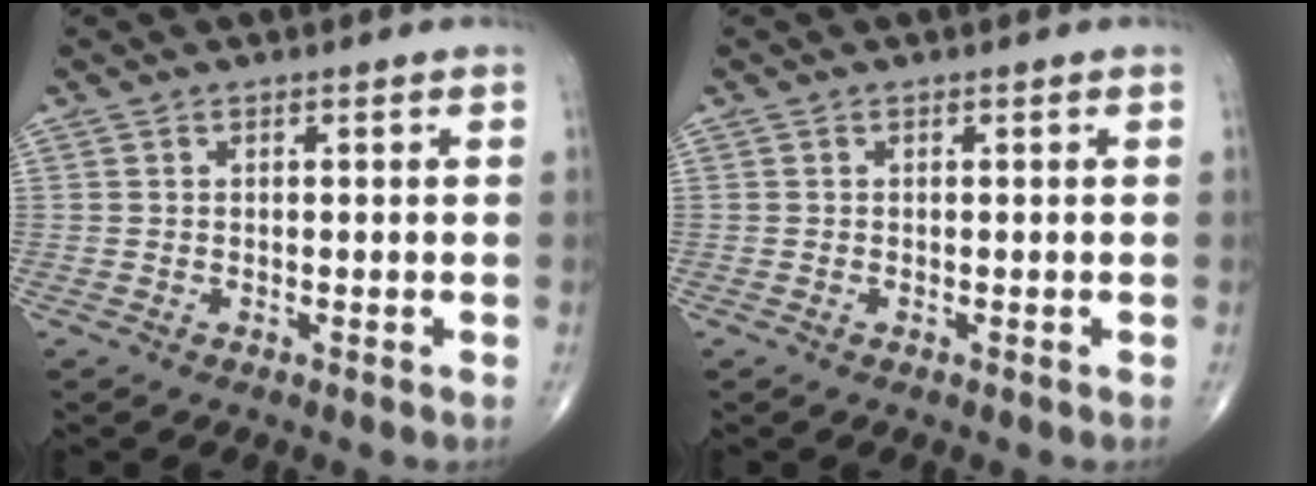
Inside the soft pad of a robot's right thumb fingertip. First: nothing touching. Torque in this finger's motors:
{"motor_torque": [0.25, 0.05, -0.05, -0.12, 0.01]}